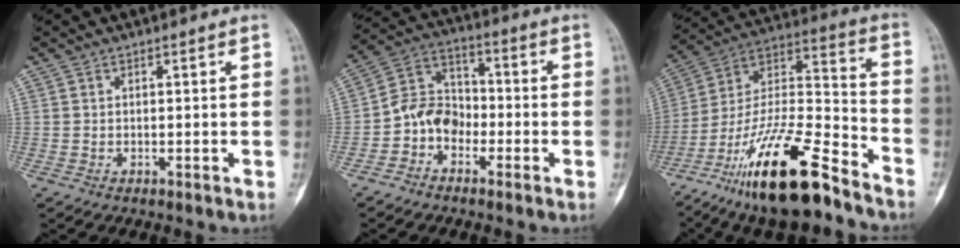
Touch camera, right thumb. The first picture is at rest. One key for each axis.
{"total": 8.3, "fx": -3.3, "fy": 6.6, "fz": 3.9, "tx": -0.051, "ty": 0.048, "tz": -0.073}
{"total": 23.3, "fx": -16.0, "fy": 6.1, "fz": 15.8, "tx": -0.311, "ty": 0.072, "tz": -0.285}